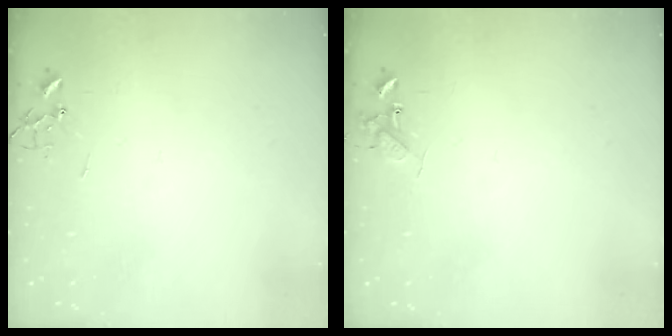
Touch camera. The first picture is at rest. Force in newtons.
{"total": 8.6, "press": 8.6, "slide": 0.7}